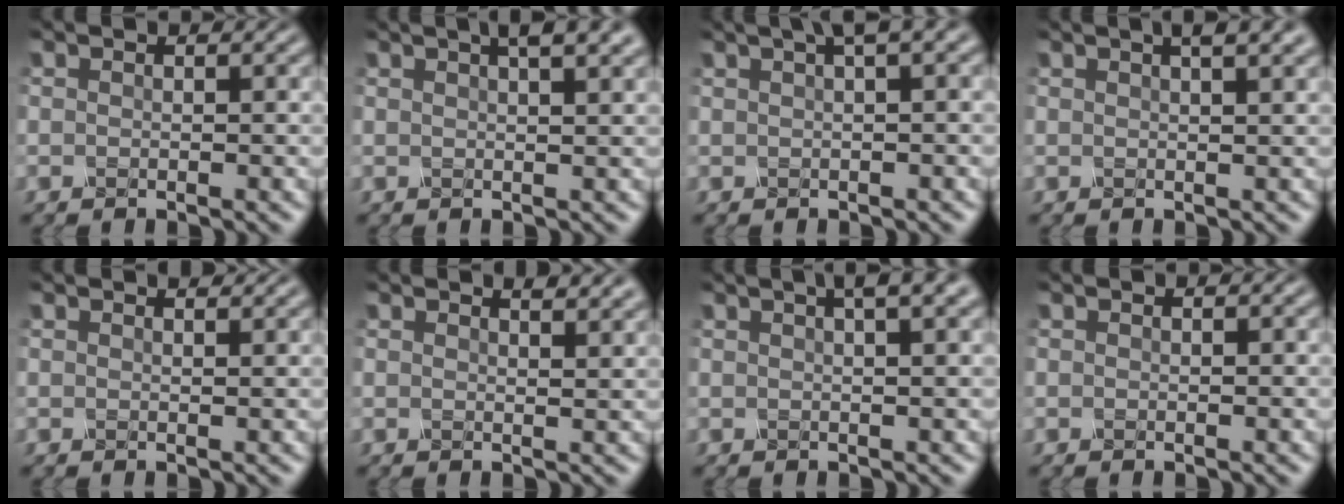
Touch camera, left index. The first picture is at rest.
{"total": 5.4, "force": [3.2, 2.0, 3.9], "torque": [-0.027, 0.025, 0.013]}
{"total": 3.4, "force": [1.9, 0.5, 2.8], "torque": [-0.042, 0.019, 0.032]}
{"total": 4.4, "force": [2.5, 1.6, 3.2], "torque": [-0.023, 0.019, 0.008]}
{"total": 1.1, "force": [1.0, 0.2, 0.4], "torque": [-0.010, -0.001, 0.010]}
{"total": 2.7, "force": [2.2, 0.7, 1.3], "torque": [-0.009, 0.011, 0.015]}
{"total": 3.9, "force": [2.3, 1.0, 3.0], "torque": [-0.027, 0.011, 0.017]}
{"total": 0.0}